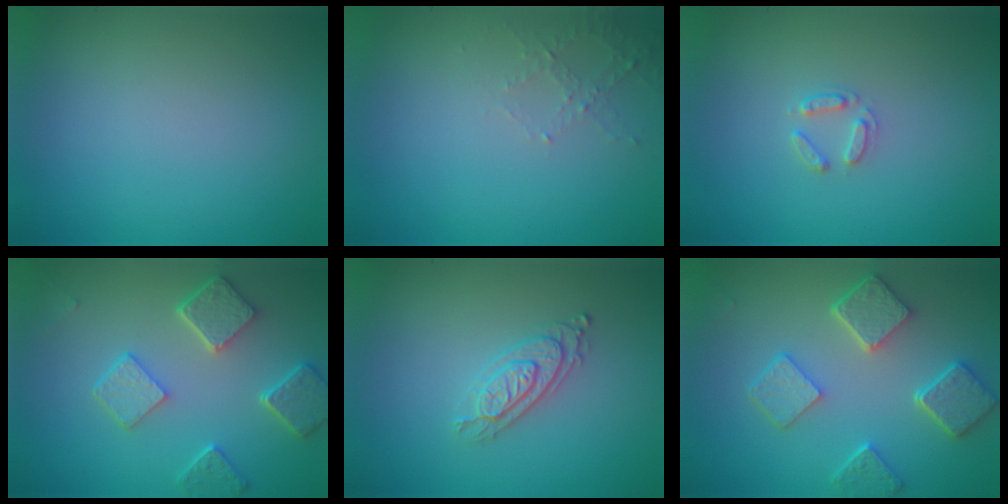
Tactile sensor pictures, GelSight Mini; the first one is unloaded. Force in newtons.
{"total": 1.3, "press": 1.3, "slide": 0.4}
{"total": 1.5, "press": 1.4, "slide": 0.2}
{"total": 4.8, "press": 3.9, "slide": 2.9}
{"total": 2.6, "press": 2.3, "slide": 1.3}
{"total": 5.5, "press": 4.3, "slide": 3.3}